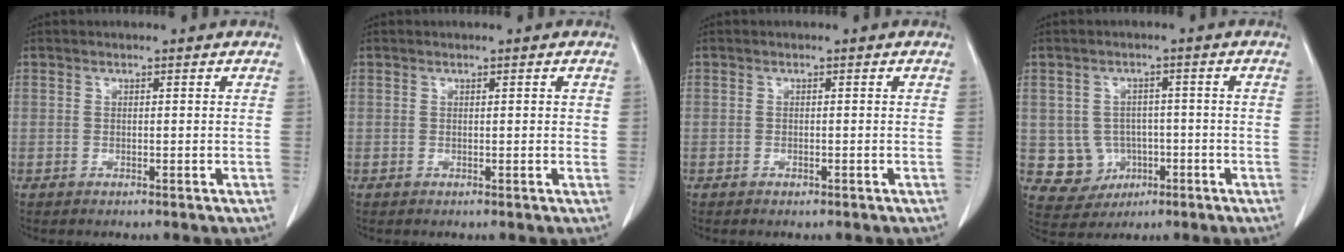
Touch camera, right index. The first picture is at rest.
{"total": 1.1, "force": [0.3, 0.4, 0.9], "torque": [-0.011, 0.002, 0.003]}
{"total": 0.5, "force": [-0.4, 0.2, 0.2], "torque": [-0.007, 0.000, -0.004]}
{"total": 6.4, "force": [-1.0, 6.1, 1.4], "torque": [-0.022, 0.009, -0.002]}